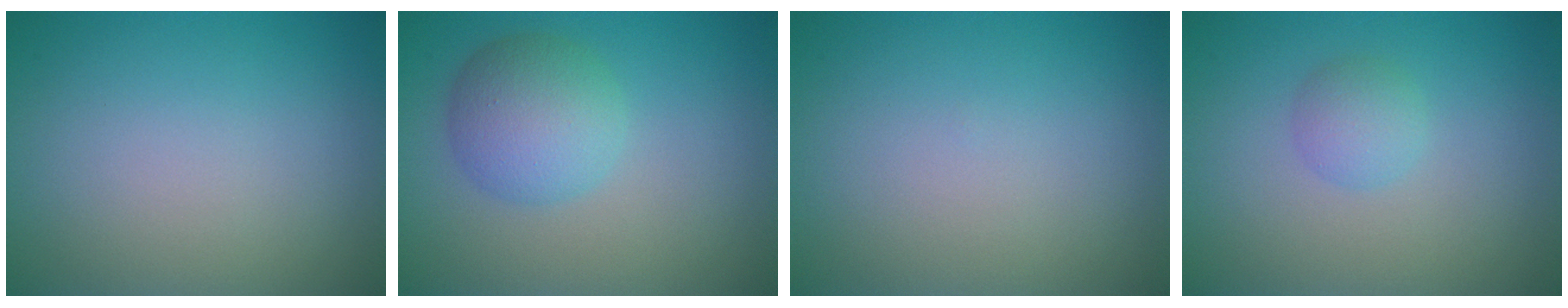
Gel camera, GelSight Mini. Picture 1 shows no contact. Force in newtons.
{"total": 4.5, "press": 4.5, "slide": 0.1}
{"total": 0.0}
{"total": 1.8, "press": 1.8, "slide": 0.2}